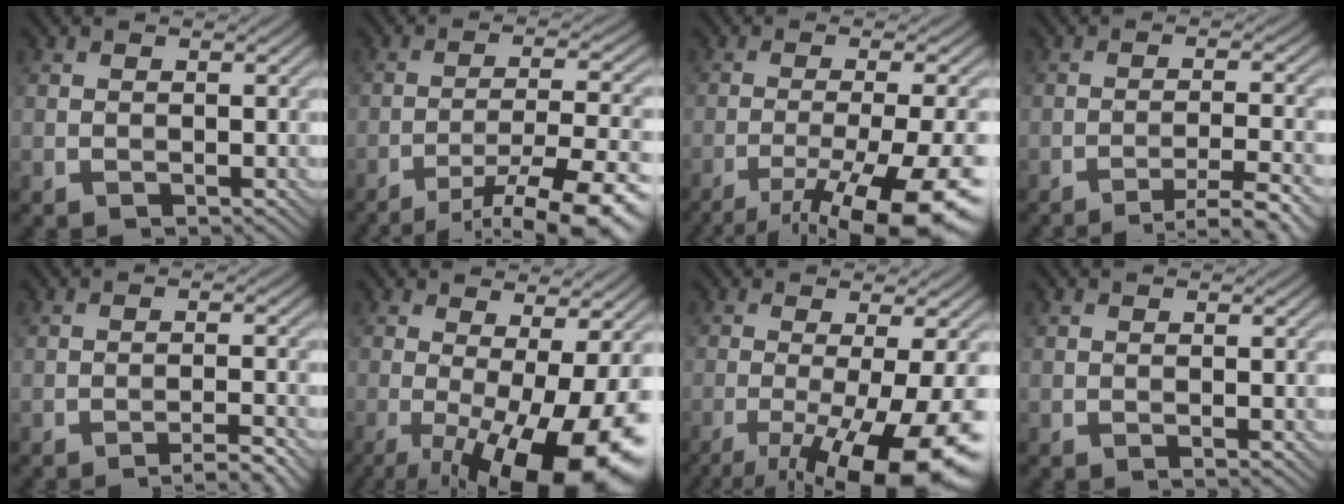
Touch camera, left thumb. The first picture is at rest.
{"total": 13.2, "force": [-9.2, 2.8, 9.0], "torque": [-0.142, -0.004, -0.126]}
{"total": 13.4, "force": [-8.2, 2.7, 10.3], "torque": [-0.165, -0.005, -0.117]}
{"total": 5.8, "force": [-3.9, 0.7, 4.3], "torque": [-0.072, 0.014, -0.066]}
{"total": 3.7, "force": [-2.7, 0.3, 2.5], "torque": [-0.036, 0.013, -0.052]}
{"total": 16.1, "force": [-5.2, 4.8, 14.5], "torque": [-0.213, -0.008, -0.067]}
{"total": 13.3, "force": [-5.7, 3.0, 11.6], "torque": [-0.170, -0.009, -0.080]}
{"total": 0.5, "force": [-0.1, 0.0, 0.5], "torque": [-0.010, -0.002, -0.004]}